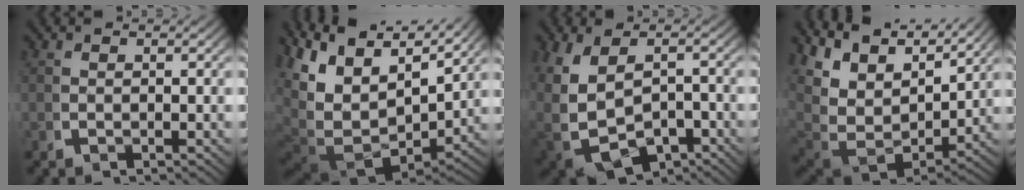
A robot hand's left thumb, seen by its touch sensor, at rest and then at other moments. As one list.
[{"total": 12.6, "force": [0.3, 8.2, 9.6], "torque": [-0.211, -0.046, 0.025]}, {"total": 9.5, "force": [-2.6, 6.6, 6.3], "torque": [-0.158, -0.052, -0.011]}, {"total": 10.3, "force": [2.1, 6.6, 7.6], "torque": [-0.177, -0.031, 0.045]}]